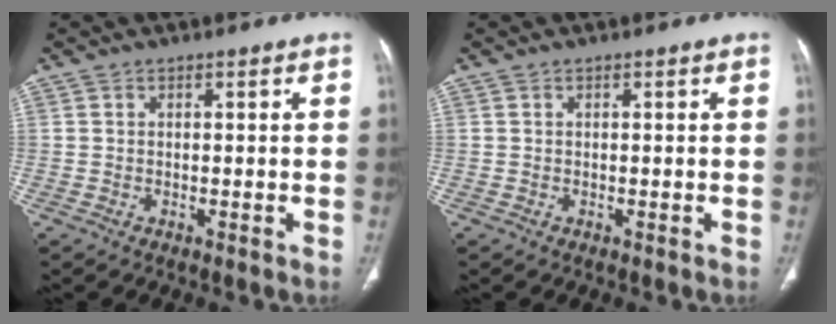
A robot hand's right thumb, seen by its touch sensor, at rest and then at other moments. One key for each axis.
{"total": 0.0}